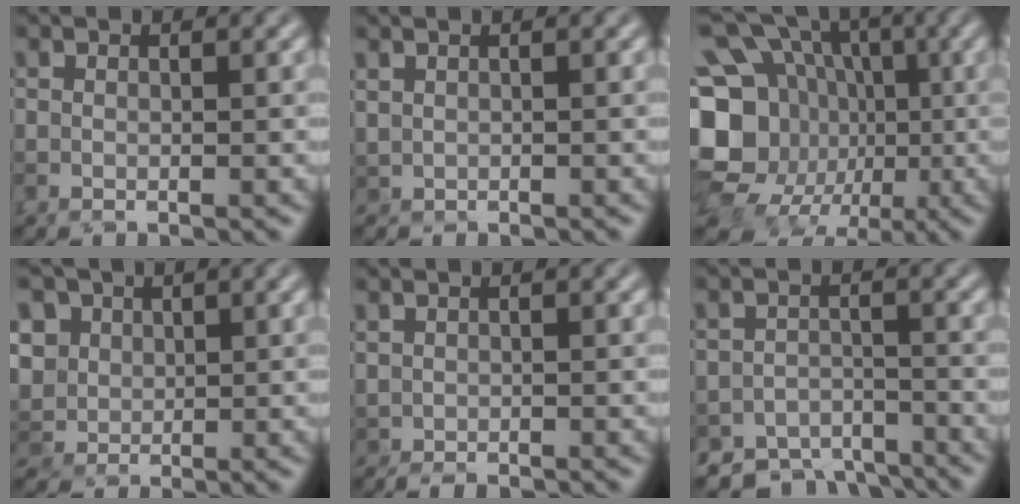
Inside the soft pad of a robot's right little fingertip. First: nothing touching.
{"total": 1.0, "force": [0.7, -0.2, -0.7], "torque": [0.019, 0.006, 0.017]}
{"total": 20.2, "force": [-2.9, 18.1, 8.3], "torque": [-0.166, -0.006, -0.096]}
{"total": 6.5, "force": [3.8, 4.9, 1.9], "torque": [-0.054, 0.018, 0.057]}
{"total": 0.5, "force": [-0.5, 0.1, 0.0], "torque": [0.002, -0.002, -0.004]}
{"total": 4.8, "force": [-4.5, 1.7, 0.0], "torque": [0.018, -0.004, -0.070]}